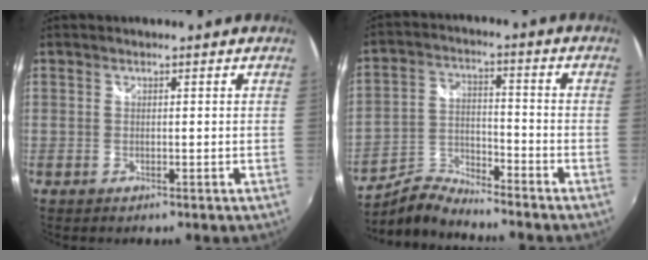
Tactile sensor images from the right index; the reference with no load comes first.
{"total": 7.4, "force": [-7.2, 1.0, 1.6], "torque": [-0.036, 0.013, -0.147]}